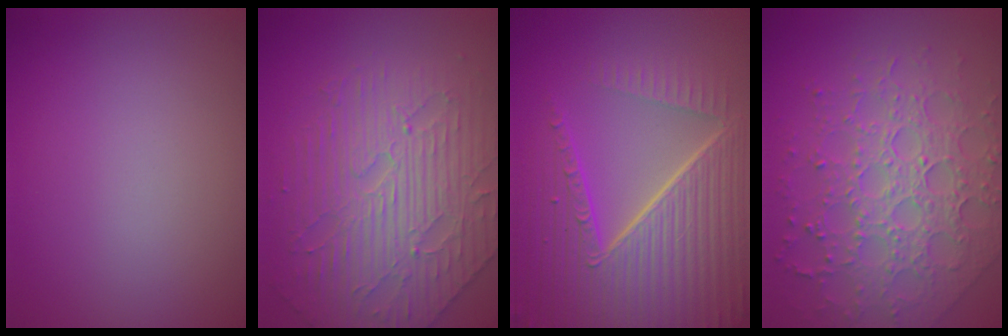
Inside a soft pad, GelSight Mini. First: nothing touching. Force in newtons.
{"total": 5.8, "press": 5.1, "slide": 2.7}
{"total": 10.5, "press": 6.6, "slide": 8.2}
{"total": 7.9, "press": 5.7, "slide": 5.5}